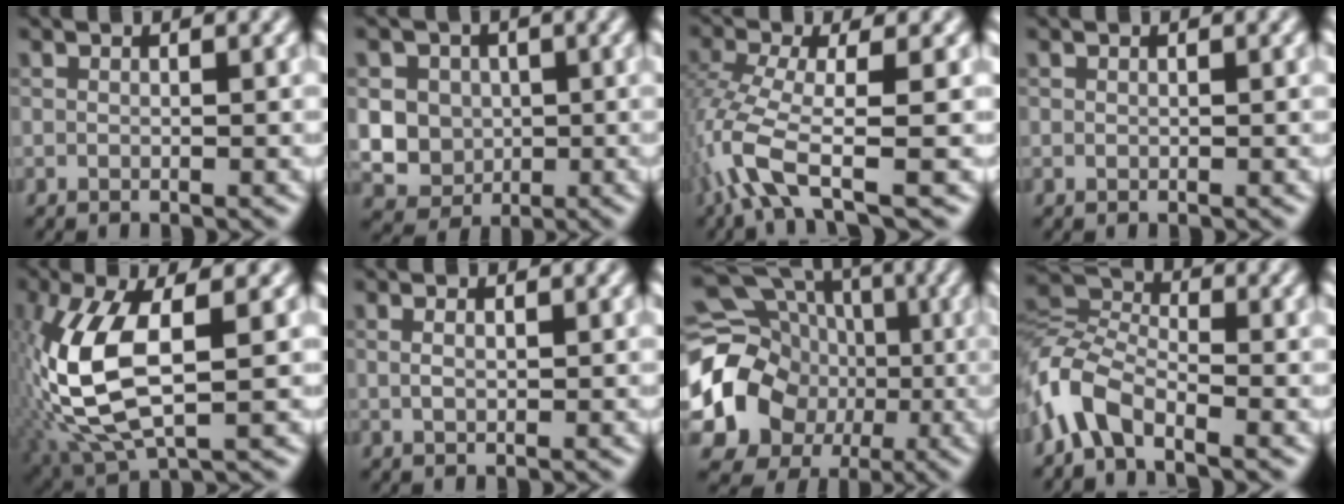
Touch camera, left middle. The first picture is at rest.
{"total": 7.3, "force": [1.0, 6.7, 2.9], "torque": [-0.060, 0.021, 0.005]}
{"total": 6.2, "force": [-2.8, 1.6, 5.2], "torque": [-0.123, -0.009, -0.065]}
{"total": 0.0}
{"total": 9.9, "force": [0.1, 4.2, 8.9], "torque": [-0.211, -0.002, 0.003]}
{"total": 0.9, "force": [0.3, 0.4, 0.8], "torque": [-0.019, 0.001, 0.005]}
{"total": 16.9, "force": [-1.4, 15.0, 7.5], "torque": [-0.156, -0.014, -0.047]}
{"total": 4.9, "force": [-3.2, 2.3, 3.0], "torque": [-0.066, 0.005, -0.081]}